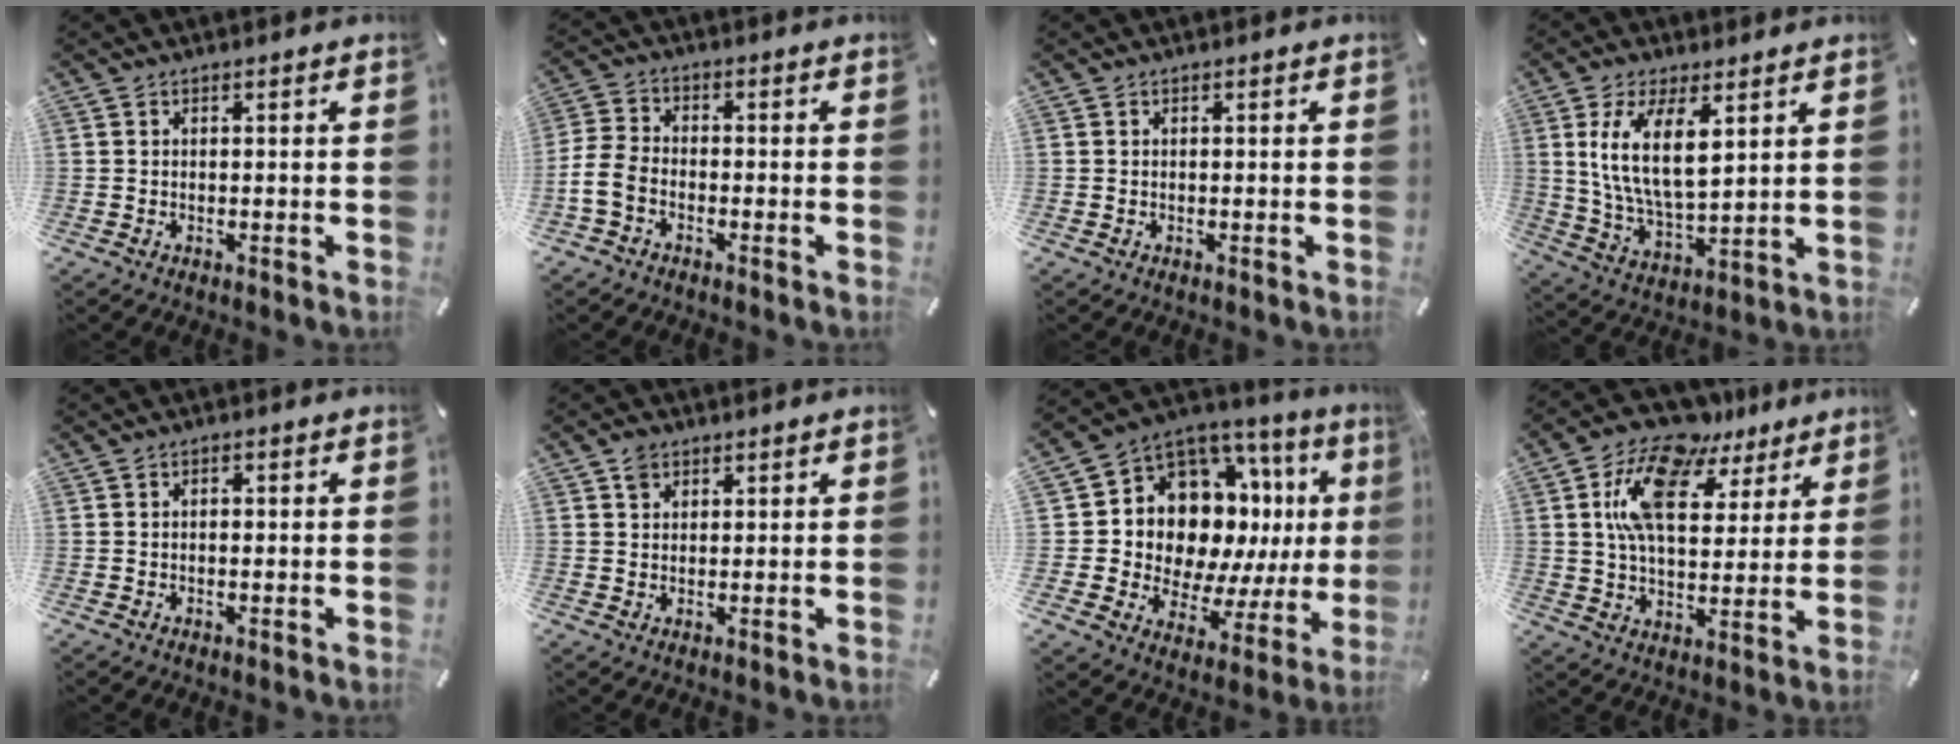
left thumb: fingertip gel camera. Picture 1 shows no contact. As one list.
[{"total": 6.0, "force": [-2.9, 3.9, 3.5], "torque": [-0.080, 0.013, -0.055]}, {"total": 0.0}, {"total": 13.0, "force": [4.9, 6.0, 10.5], "torque": [-0.219, -0.008, 0.084]}, {"total": 1.0, "force": [-0.2, 0.6, 0.8], "torque": [-0.016, 0.001, -0.005]}, {"total": 2.6, "force": [1.5, 1.9, 0.9], "torque": [-0.012, -0.001, 0.027]}, {"total": 13.4, "force": [5.1, 10.1, 7.0], "torque": [-0.117, -0.076, 0.105]}, {"total": 15.0, "force": [8.8, 8.3, 8.9], "torque": [-0.164, -0.035, 0.158]}]